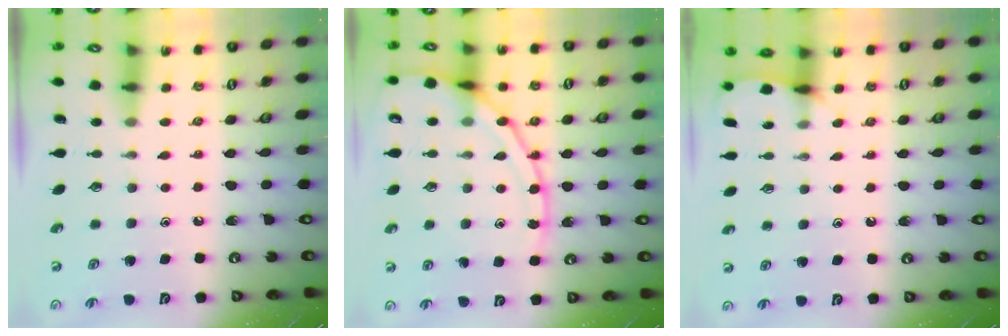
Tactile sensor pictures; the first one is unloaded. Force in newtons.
{"total": 13.4, "press": 13.4, "slide": 1.3}
{"total": 5.2, "press": 5.2, "slide": 0.6}